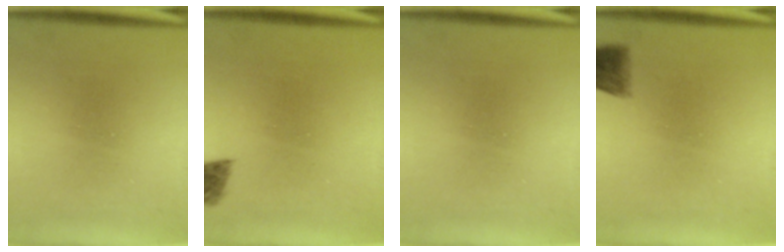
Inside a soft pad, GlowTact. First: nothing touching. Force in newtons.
{"total": 2.7}
{"total": 0.0}
{"total": 3.4}